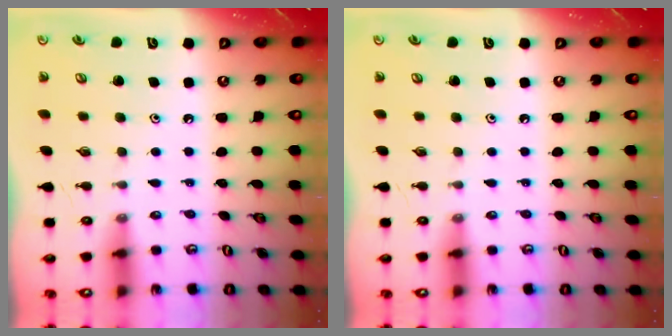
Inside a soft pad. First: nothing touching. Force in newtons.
{"total": 0.0}